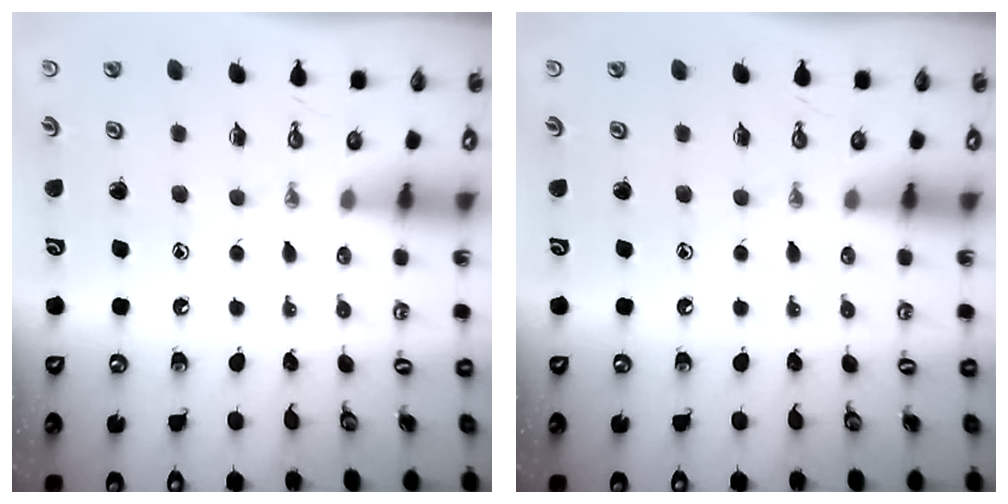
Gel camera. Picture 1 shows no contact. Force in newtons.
{"total": 0.0}